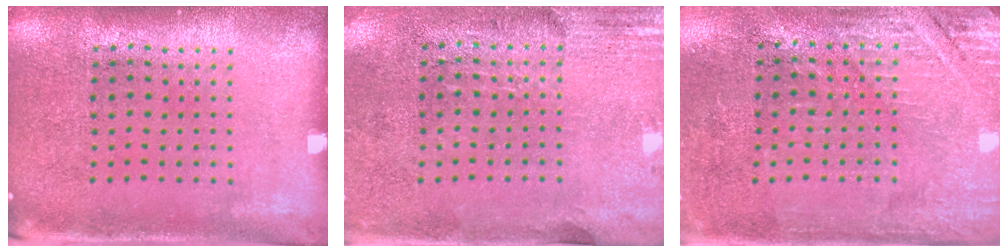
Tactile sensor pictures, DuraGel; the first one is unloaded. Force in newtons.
{"total": 2.8, "press": 2.5, "slide": 1.4}
{"total": 2.8, "press": 2.7, "slide": 0.9}